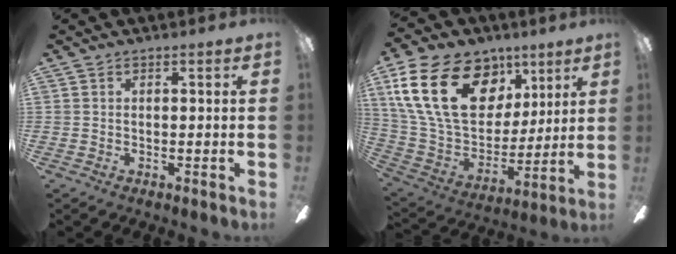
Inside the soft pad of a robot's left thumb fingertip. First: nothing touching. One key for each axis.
{"total": 26.5, "fx": 10.9, "fy": 17.4, "fz": 16.7, "tx": -0.330, "ty": -0.033, "tz": 0.200}